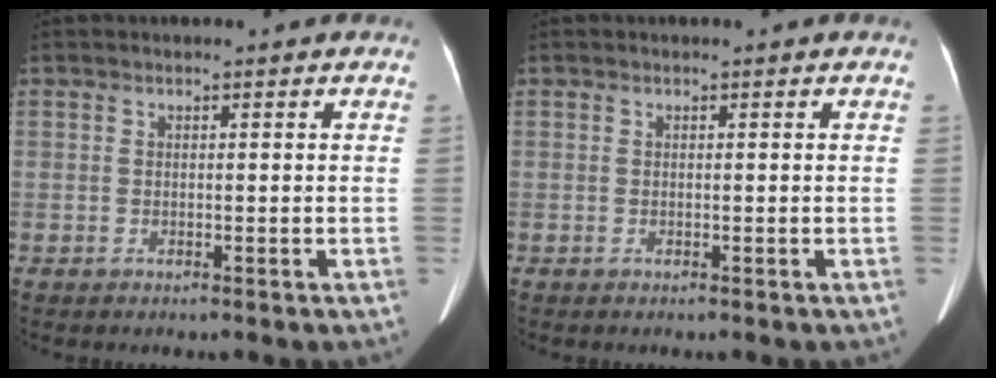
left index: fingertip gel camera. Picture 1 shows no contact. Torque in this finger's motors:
{"motor_torque": [-0.01, 0.16, 0.04, 0.01]}